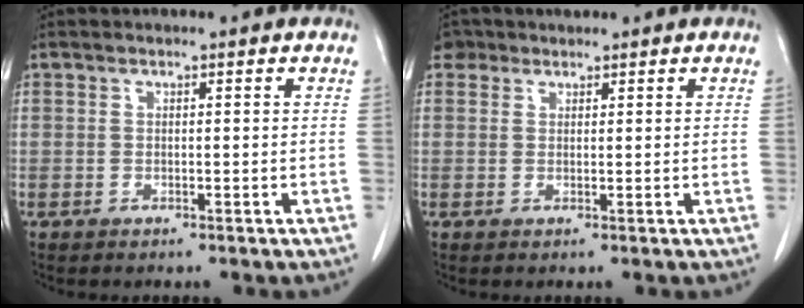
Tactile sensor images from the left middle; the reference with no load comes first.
{"total": 2.0, "force": [1.4, 1.4, -0.1], "torque": [0.004, 0.011, 0.021]}